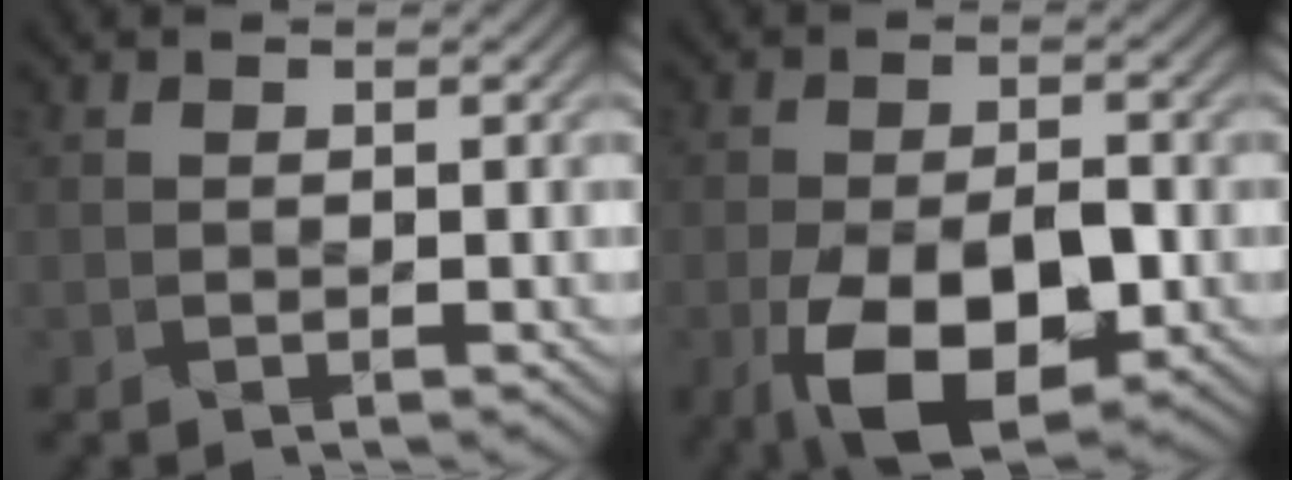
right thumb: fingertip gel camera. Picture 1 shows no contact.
{"total": 12.6, "force": [-4.9, 6.3, 9.7], "torque": [-0.197, -0.028, -0.068]}